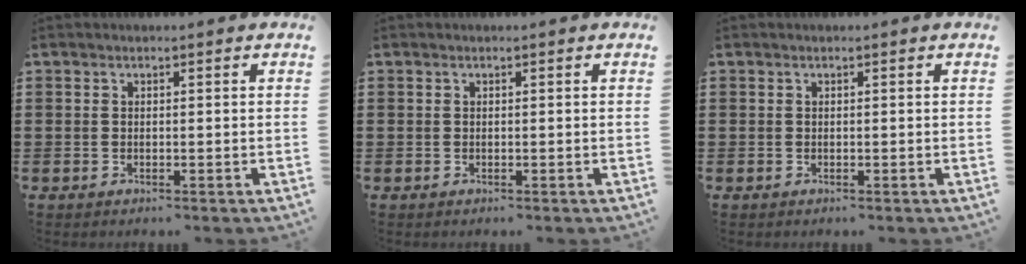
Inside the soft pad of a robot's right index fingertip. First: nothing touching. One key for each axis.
{"total": 0.0}
{"total": 0.0}